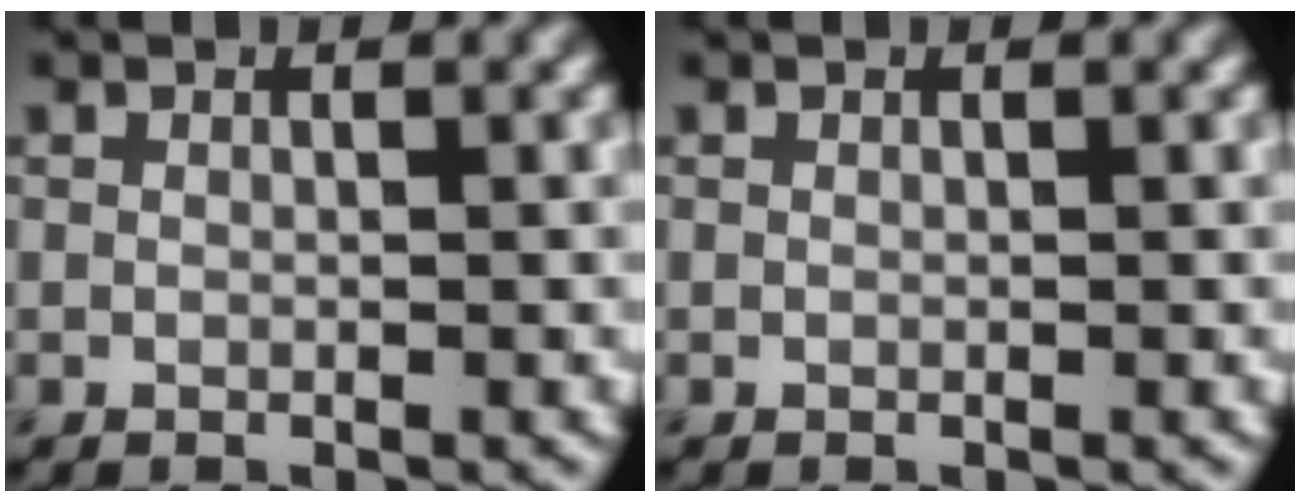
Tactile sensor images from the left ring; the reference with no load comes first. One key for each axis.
{"total": 0.0}